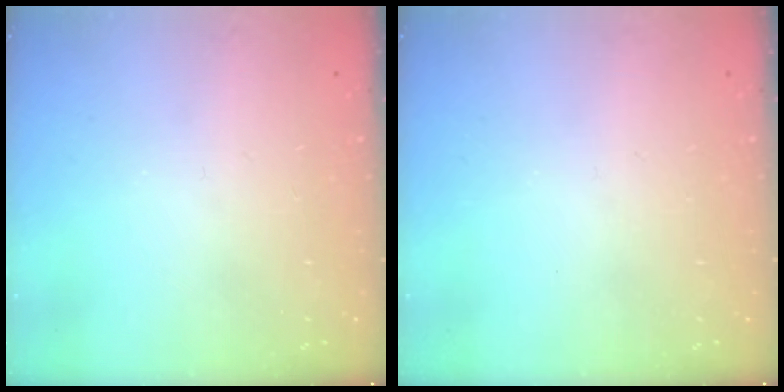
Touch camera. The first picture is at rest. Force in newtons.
{"total": 0.0}